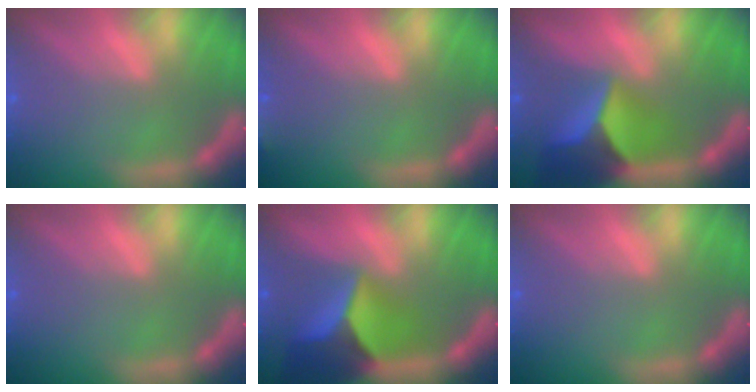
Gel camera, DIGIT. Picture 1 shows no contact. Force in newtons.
{"total": 1.9}
{"total": 8.9}
{"total": 0.0}
{"total": 9.5}
{"total": 0.0}